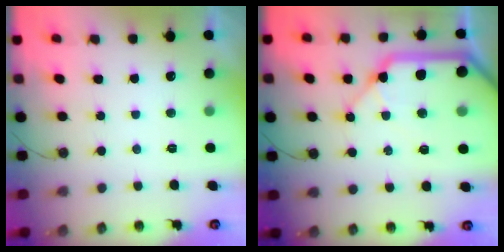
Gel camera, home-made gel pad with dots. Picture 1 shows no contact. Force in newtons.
{"total": 19.2, "press": 19.0, "slide": 3.0}